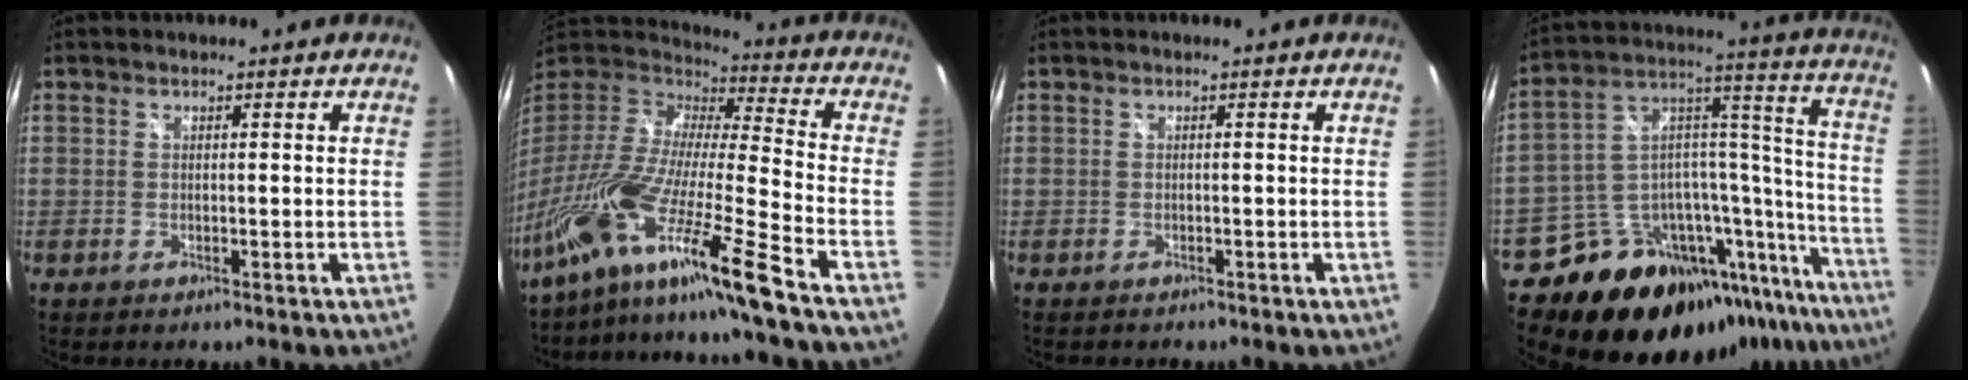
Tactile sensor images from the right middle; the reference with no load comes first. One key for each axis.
{"total": 25.4, "fx": -17.9, "fy": -0.7, "fz": 18.0, "tx": -0.296, "ty": -0.072, "tz": -0.325}
{"total": 0.6, "fx": -0.6, "fy": 0.3, "fz": 0.0, "tx": -0.003, "ty": -0.002, "tz": -0.010}
{"total": 29.3, "fx": -21.4, "fy": 12.1, "fz": 16.0, "tx": -0.206, "ty": 0.042, "tz": -0.323}